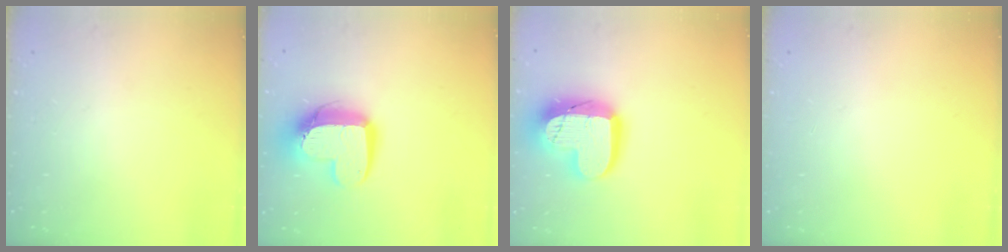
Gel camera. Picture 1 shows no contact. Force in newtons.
{"total": 13.7, "press": 13.7, "slide": 1.2}
{"total": 18.4, "press": 18.3, "slide": 1.4}
{"total": 0.0}